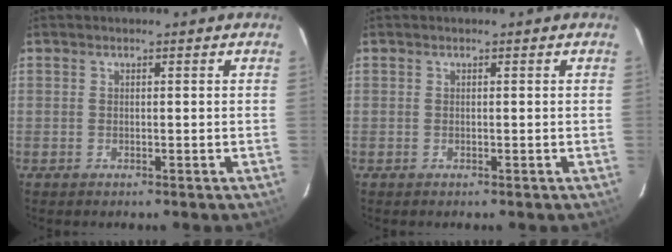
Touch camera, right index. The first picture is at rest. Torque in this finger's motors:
{"motor_torque": [0.01, 0.00, 0.00, 0.01]}